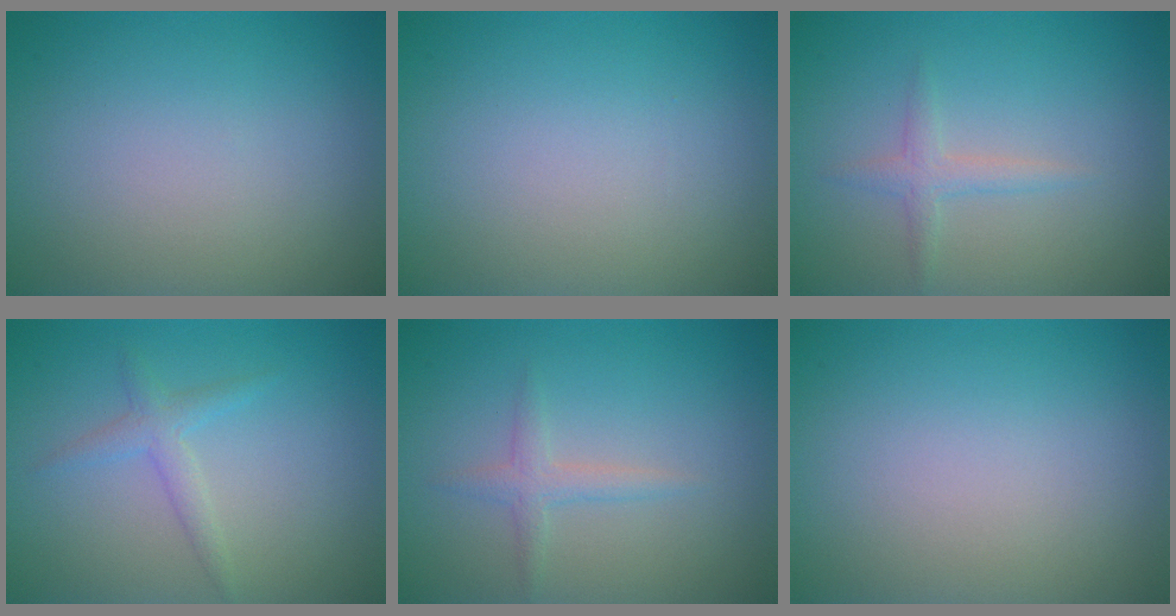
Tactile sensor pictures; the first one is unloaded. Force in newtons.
{"total": 0.0}
{"total": 1.5, "press": 1.5, "slide": 0.1}
{"total": 1.7, "press": 1.7, "slide": 0.1}
{"total": 1.5, "press": 1.5, "slide": 0.1}
{"total": 0.0}